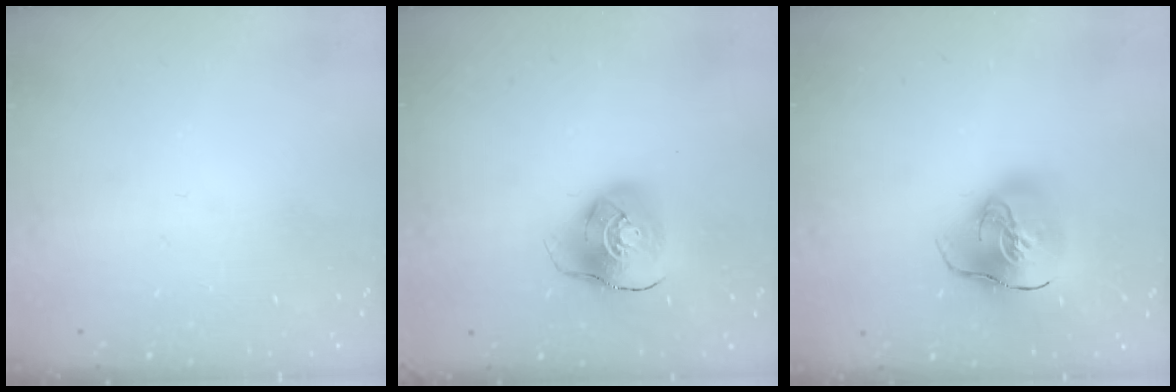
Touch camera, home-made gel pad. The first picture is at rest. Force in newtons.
{"total": 9.8, "press": 9.7, "slide": 1.6}
{"total": 18.1, "press": 17.9, "slide": 2.6}